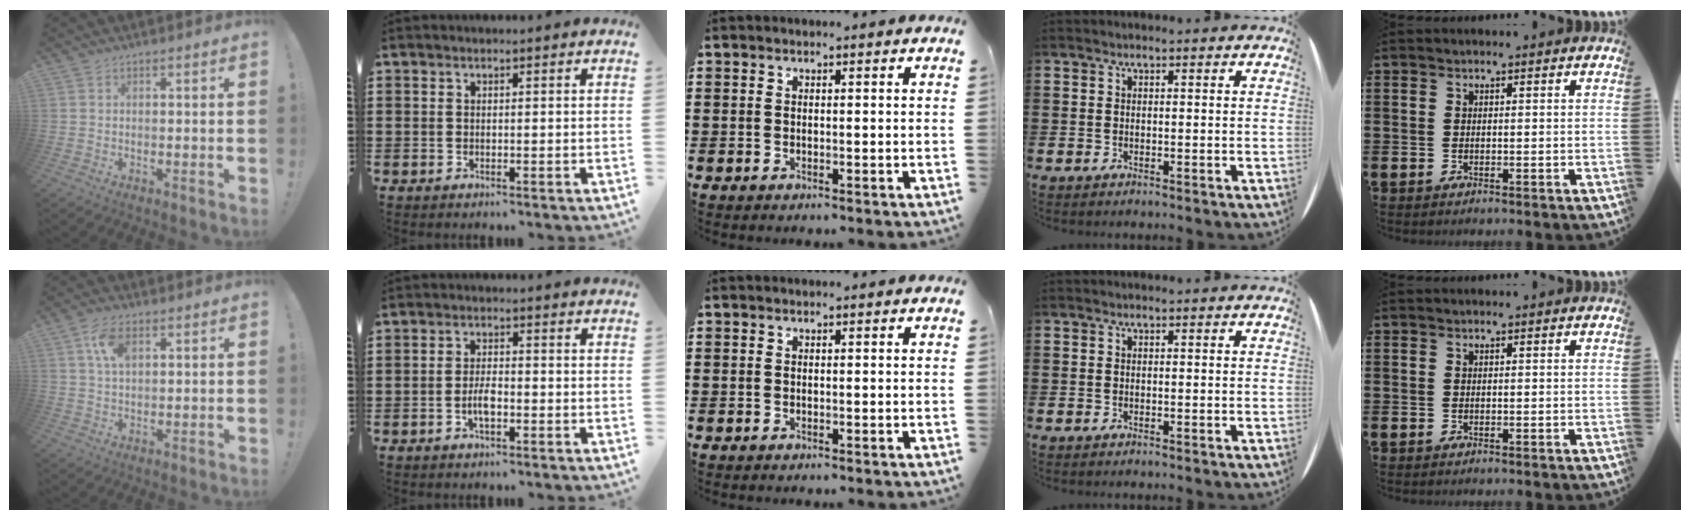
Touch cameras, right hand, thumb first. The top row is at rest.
{"thumb": {"total": 7.0, "force": [2.6, 3.8, 5.3], "torque": [-0.098, 0.003, 0.048]}, "index": {"total": 3.5, "force": [-1.2, 1.3, 3.0], "torque": [-0.070, -0.002, -0.025]}}